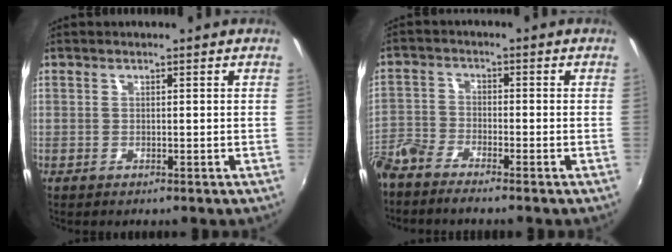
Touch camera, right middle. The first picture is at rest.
{"total": 5.9, "force": [-5.3, 1.3, 2.4], "torque": [-0.071, -0.008, -0.114]}